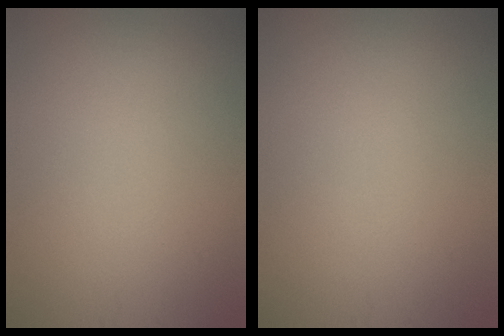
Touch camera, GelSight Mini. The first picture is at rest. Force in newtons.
{"total": 0.0}